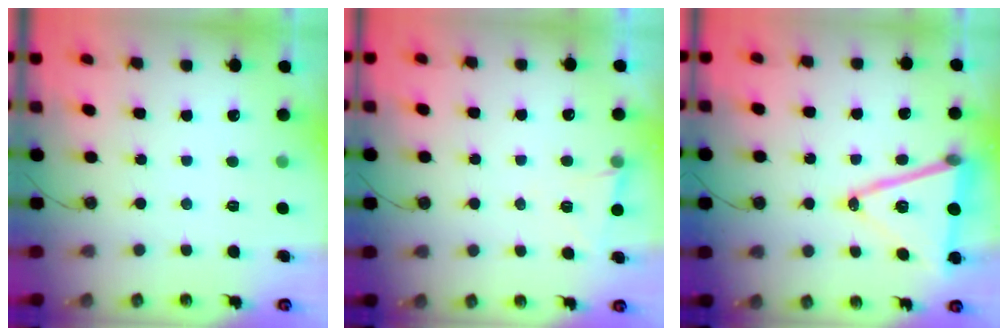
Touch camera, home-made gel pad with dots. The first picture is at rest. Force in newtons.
{"total": 5.0, "press": 4.5, "slide": 2.1}
{"total": 16.9, "press": 16.5, "slide": 3.8}